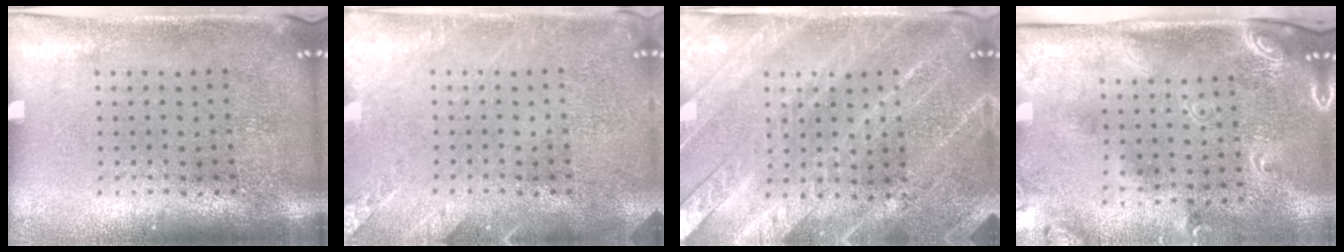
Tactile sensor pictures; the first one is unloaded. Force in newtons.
{"total": 2.1, "press": 2.1, "slide": 0.2}
{"total": 3.4, "press": 3.3, "slide": 1.0}
{"total": 2.5, "press": 1.8, "slide": 1.7}